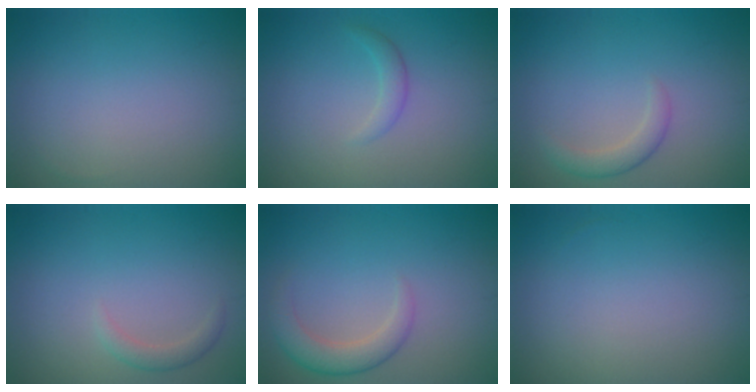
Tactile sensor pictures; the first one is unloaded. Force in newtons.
{"total": 1.3, "press": 1.3, "slide": 0.0}
{"total": 1.8, "press": 1.8, "slide": 0.1}
{"total": 1.2, "press": 1.2, "slide": 0.0}
{"total": 3.1, "press": 3.1, "slide": 0.3}
{"total": 0.0}